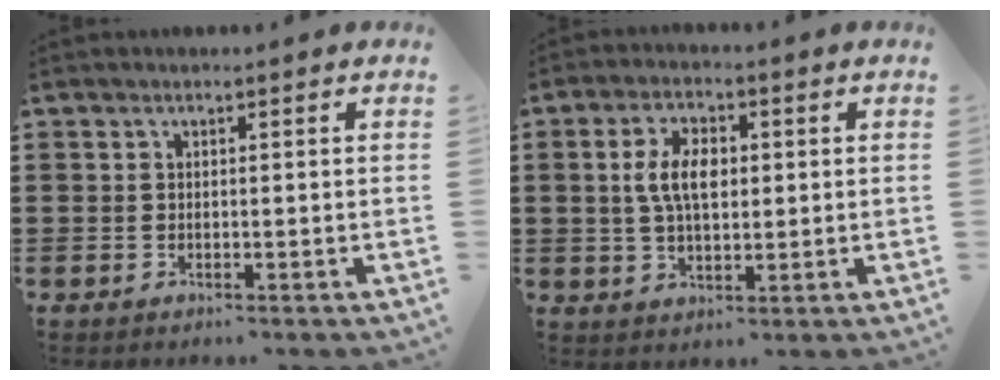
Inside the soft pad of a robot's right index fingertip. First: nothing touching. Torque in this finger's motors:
{"motor_torque": [0.83, -0.67, 0.77, 0.18]}